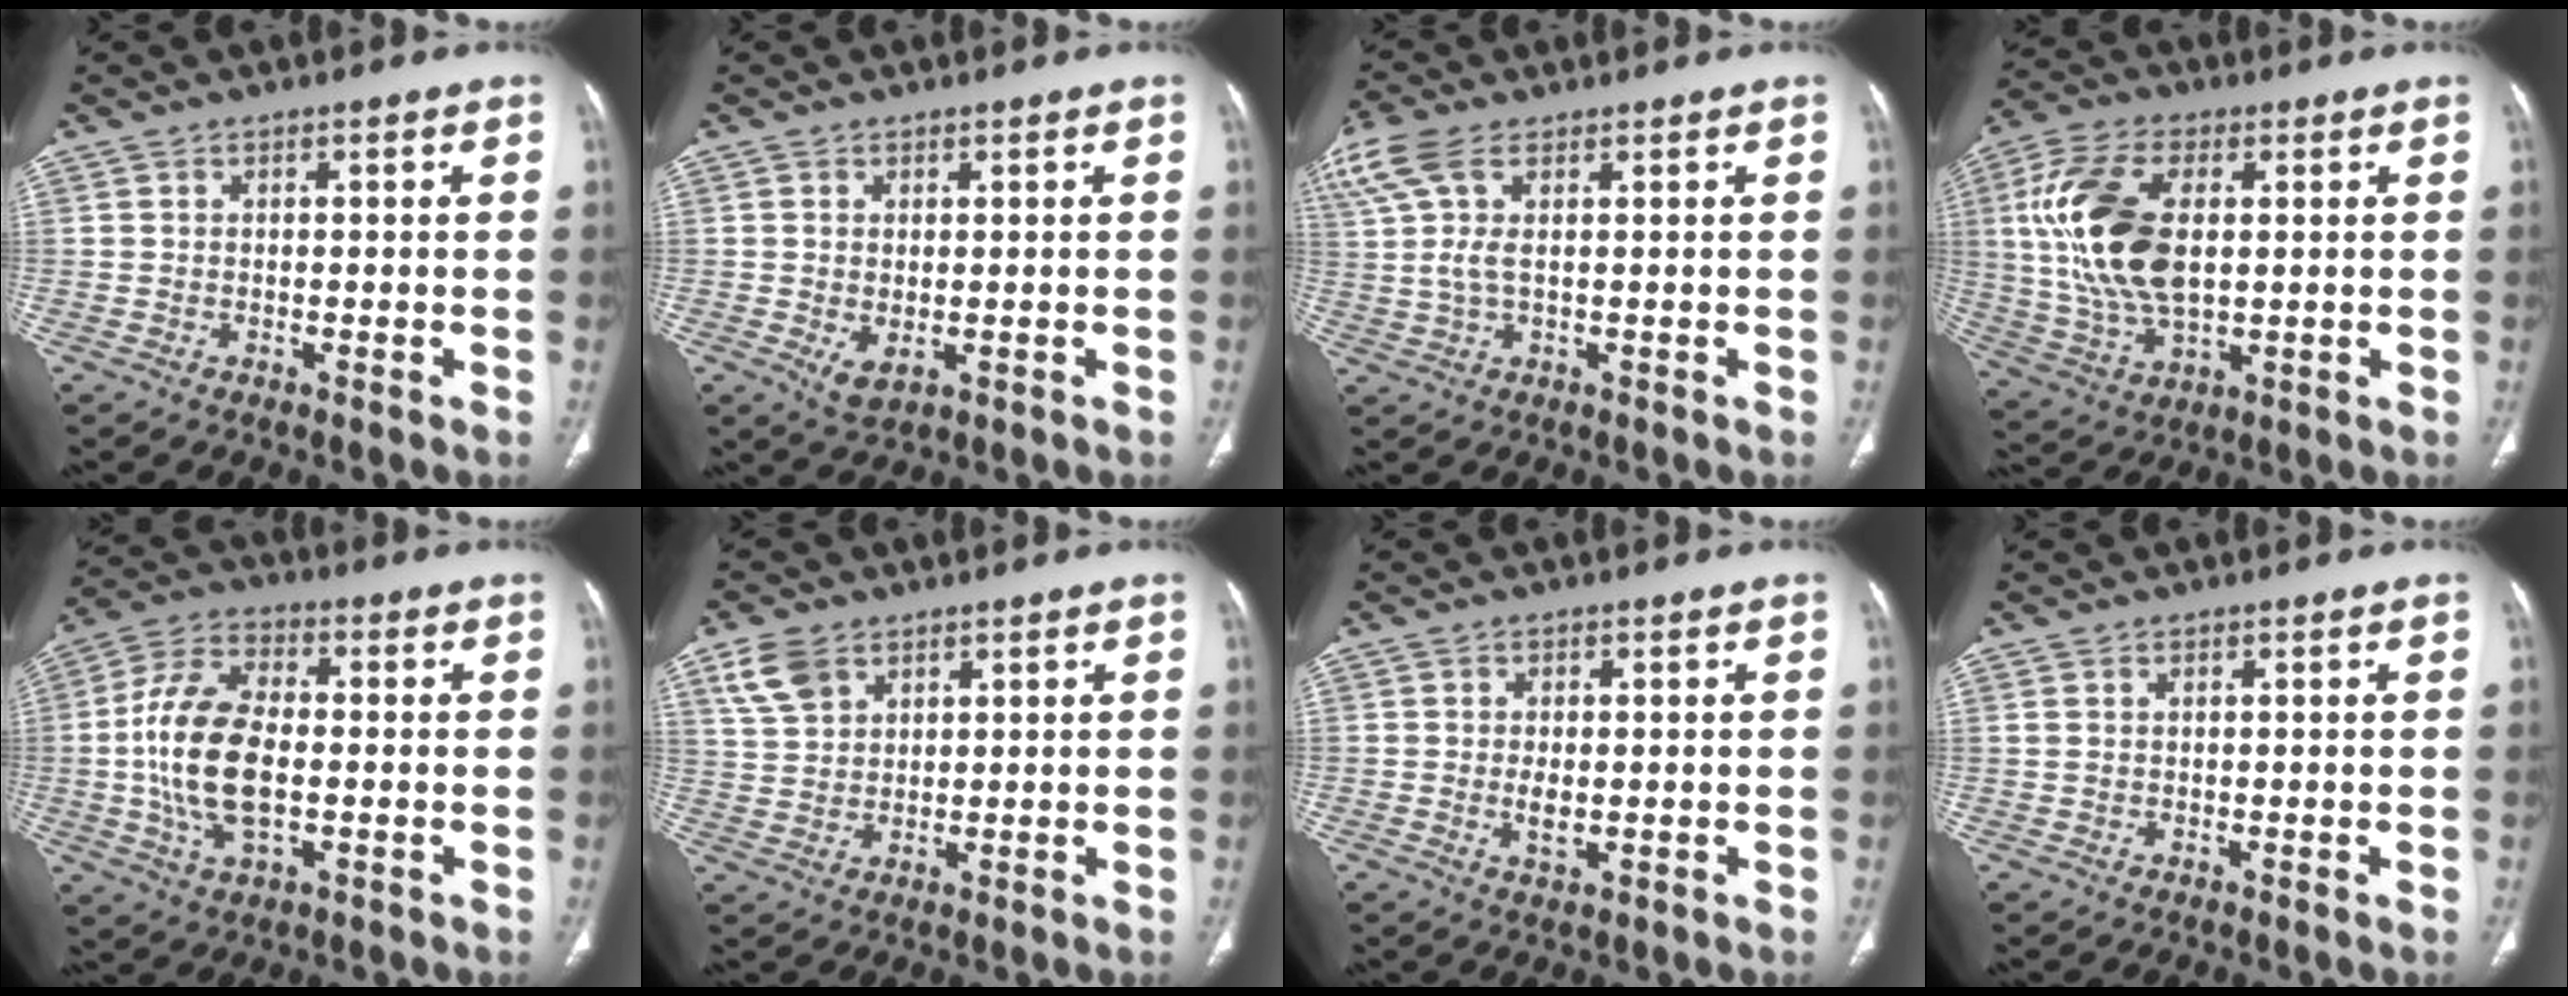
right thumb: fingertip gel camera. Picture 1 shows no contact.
{"total": 3.3, "force": [-0.4, 1.8, 2.7], "torque": [-0.049, -0.010, 0.005]}
{"total": 9.6, "force": [4.3, 4.0, 7.5], "torque": [-0.200, 0.014, 0.087]}
{"total": 17.8, "force": [2.5, 9.5, 14.8], "torque": [-0.309, -0.001, 0.051]}
{"total": 15.5, "force": [-1.2, 8.3, 13.0], "torque": [-0.261, 0.016, -0.022]}
{"total": 6.6, "force": [3.8, 4.3, 3.3], "torque": [-0.056, -0.011, 0.080]}
{"total": 2.9, "force": [-0.2, 1.6, 2.5], "torque": [-0.046, -0.005, 0.000]}
{"total": 0.5, "force": [0.2, 0.3, 0.3], "torque": [-0.009, 0.008, 0.007]}